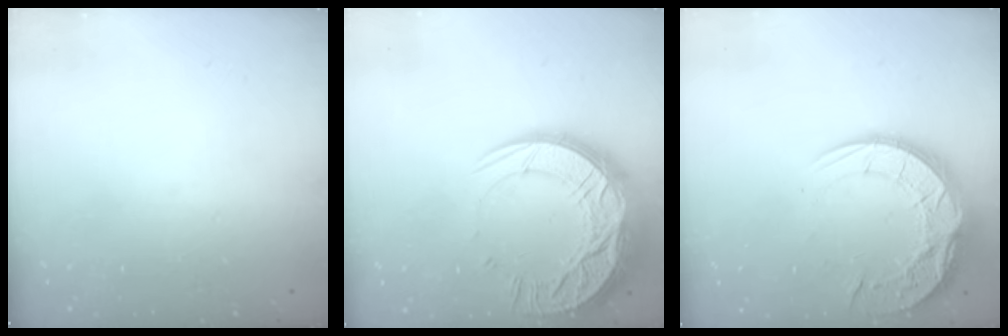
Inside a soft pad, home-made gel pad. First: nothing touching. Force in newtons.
{"total": 22.3, "press": 22.2, "slide": 1.9}
{"total": 17.9, "press": 17.8, "slide": 1.3}